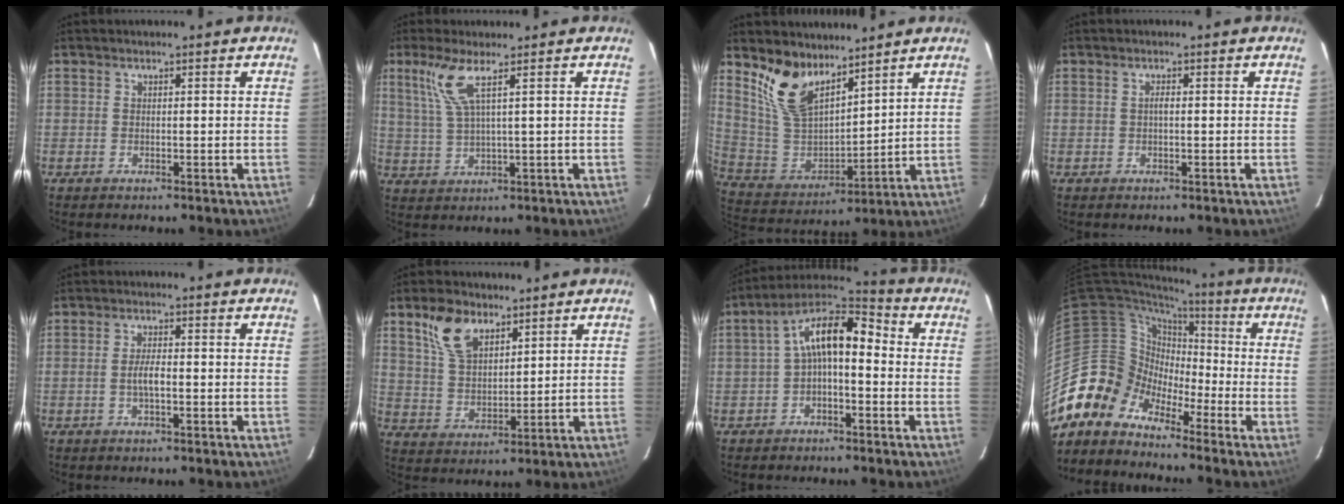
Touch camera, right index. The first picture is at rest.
{"total": 5.9, "force": [3.0, 0.1, 5.1], "torque": [-0.114, -0.003, 0.070]}
{"total": 13.5, "force": [9.7, 6.2, 7.0], "torque": [-0.145, 0.002, 0.208]}
{"total": 0.8, "force": [0.0, 0.2, 0.8], "torque": [-0.015, 0.003, -0.002]}
{"total": 2.8, "force": [-0.7, 0.6, 2.6], "torque": [-0.050, 0.002, -0.013]}
{"total": 9.6, "force": [5.8, 5.3, 5.6], "torque": [-0.108, 0.018, 0.119]}
{"total": 10.1, "force": [-0.5, 5.1, 8.7], "torque": [-0.164, 0.032, -0.018]}
{"total": 10.7, "force": [-7.8, 7.3, 0.6], "torque": [-0.026, 0.040, -0.169]}